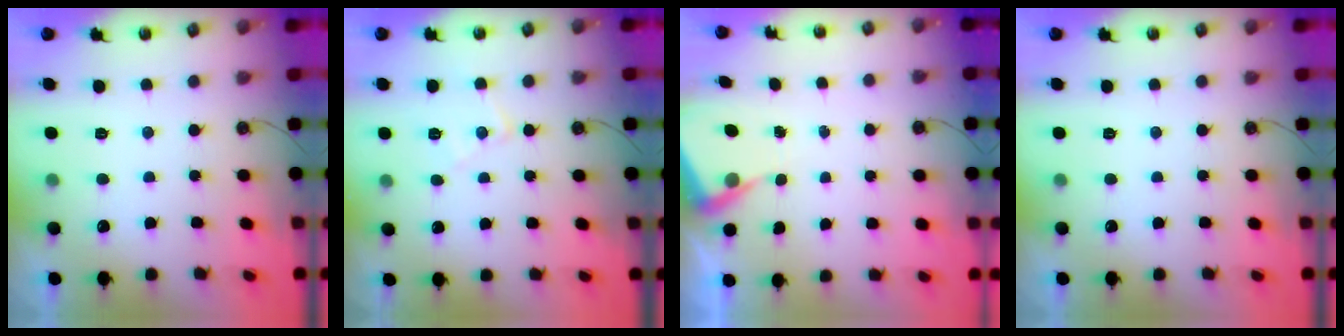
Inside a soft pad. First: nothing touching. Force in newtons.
{"total": 7.5, "press": 7.5, "slide": 0.6}
{"total": 4.1, "press": 4.1, "slide": 0.5}
{"total": 0.0}